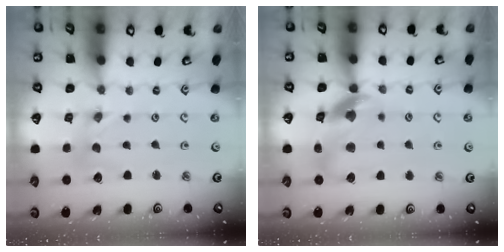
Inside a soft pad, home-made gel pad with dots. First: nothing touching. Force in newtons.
{"total": 13.2, "press": 13.1, "slide": 1.6}